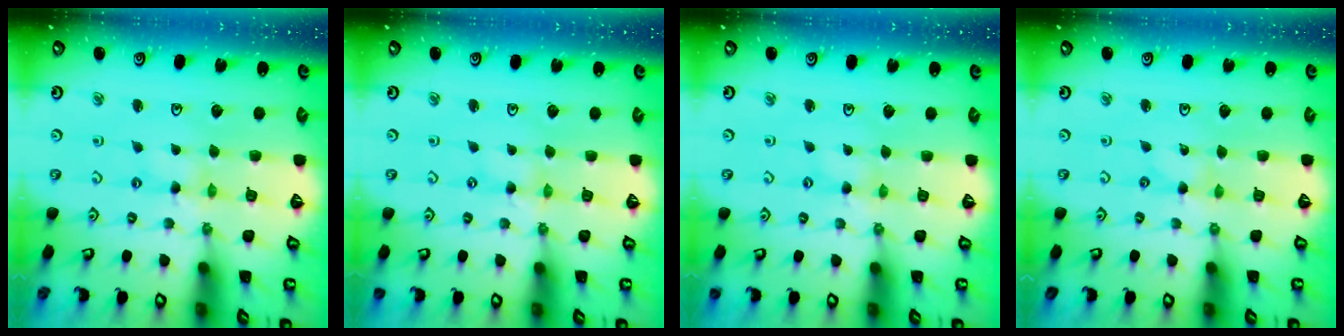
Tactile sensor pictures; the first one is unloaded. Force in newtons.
{"total": 0.0}
{"total": 0.0}
{"total": 0.0}